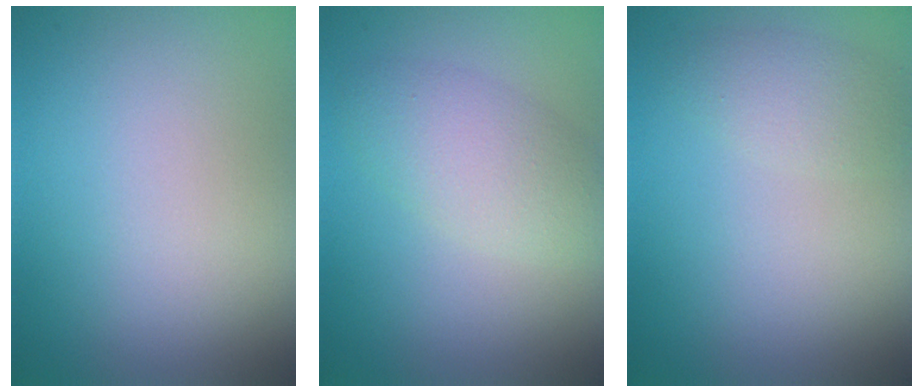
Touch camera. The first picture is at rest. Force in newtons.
{"total": 4.0, "press": 4.0, "slide": 0.2}
{"total": 2.1, "press": 2.1, "slide": 0.2}